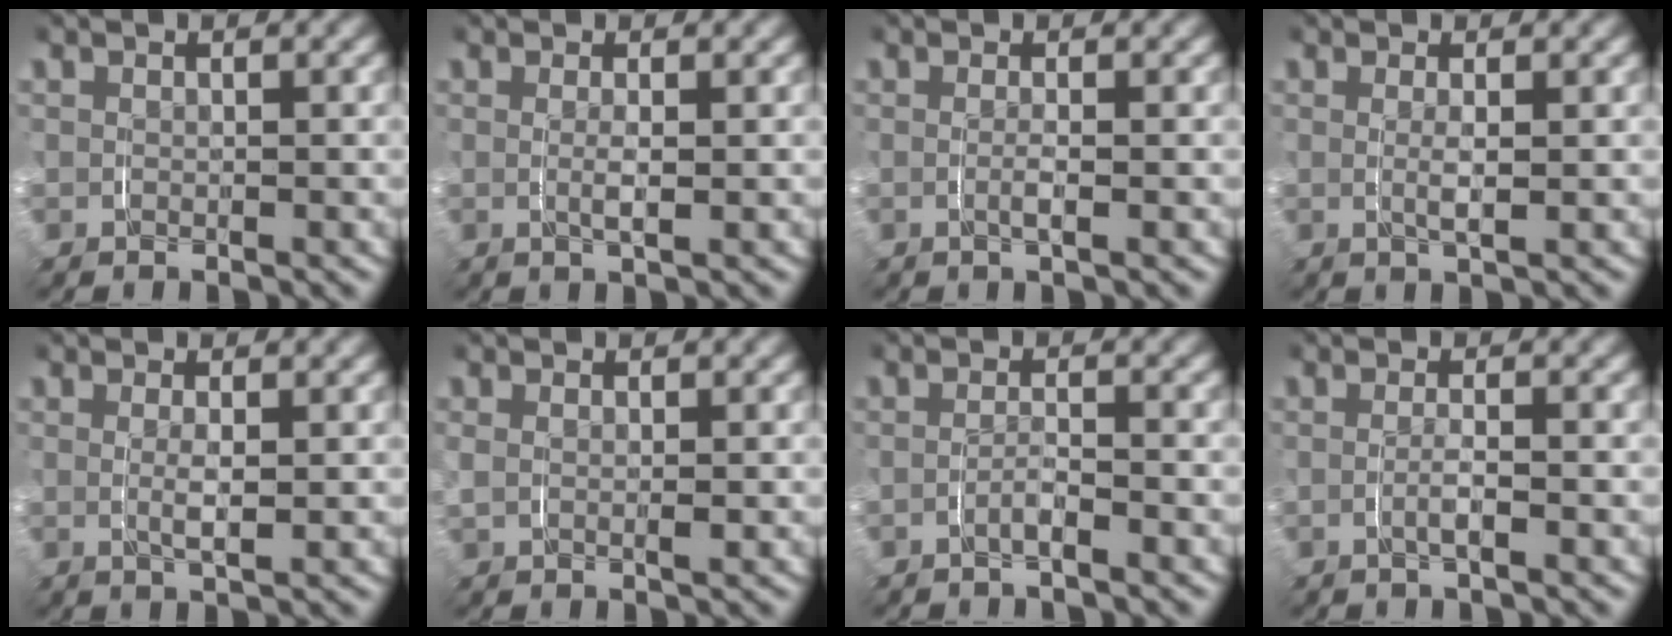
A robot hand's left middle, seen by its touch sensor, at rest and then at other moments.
{"total": 1.3, "force": [0.0, -0.1, 1.3], "torque": [-0.024, -0.005, 0.004]}
{"total": 1.0, "force": [-0.2, -0.2, 0.9], "torque": [-0.017, -0.005, -0.002]}
{"total": 1.5, "force": [0.1, -0.1, 1.5], "torque": [-0.028, -0.006, 0.006]}
{"total": 1.8, "force": [0.2, 0.1, 1.8], "torque": [-0.032, -0.007, 0.008]}
{"total": 1.5, "force": [0.4, 0.9, 1.2], "torque": [-0.031, -0.003, 0.011]}
{"total": 1.4, "force": [-1.1, -0.1, 0.8], "torque": [-0.017, -0.003, -0.021]}
{"total": 1.3, "force": [-0.5, -0.1, 1.2], "torque": [-0.023, -0.004, -0.008]}